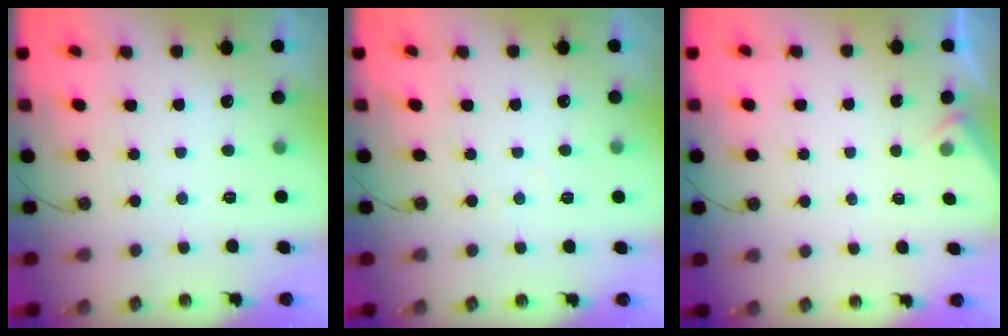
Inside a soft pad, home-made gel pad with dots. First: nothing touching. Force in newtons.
{"total": 3.5, "press": 3.5, "slide": 0.5}
{"total": 2.8, "press": 2.7, "slide": 0.4}